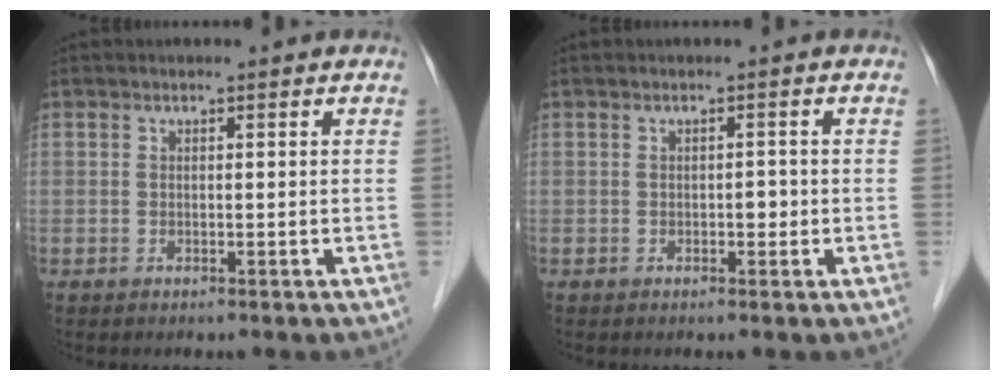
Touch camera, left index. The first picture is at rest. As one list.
[{"total": 1.0, "force": [-0.3, 0.6, 0.8], "torque": [-0.010, 0.003, -0.005]}]